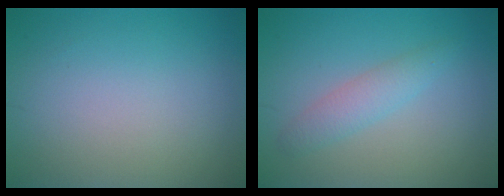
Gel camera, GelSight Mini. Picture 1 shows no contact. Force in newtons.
{"total": 2.1, "press": 2.1, "slide": 0.2}